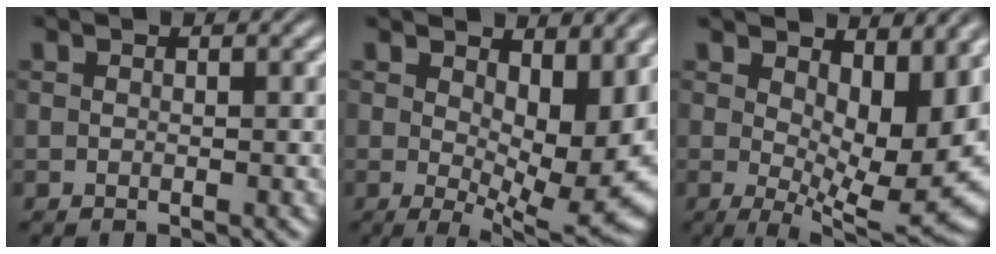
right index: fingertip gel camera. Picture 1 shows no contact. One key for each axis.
{"total": 7.3, "fx": 0.5, "fy": 2.3, "fz": 6.9, "tx": -0.070, "ty": -0.028, "tz": 0.024}
{"total": 8.4, "fx": 0.8, "fy": 2.9, "fz": 7.9, "tx": -0.078, "ty": -0.026, "tz": 0.028}